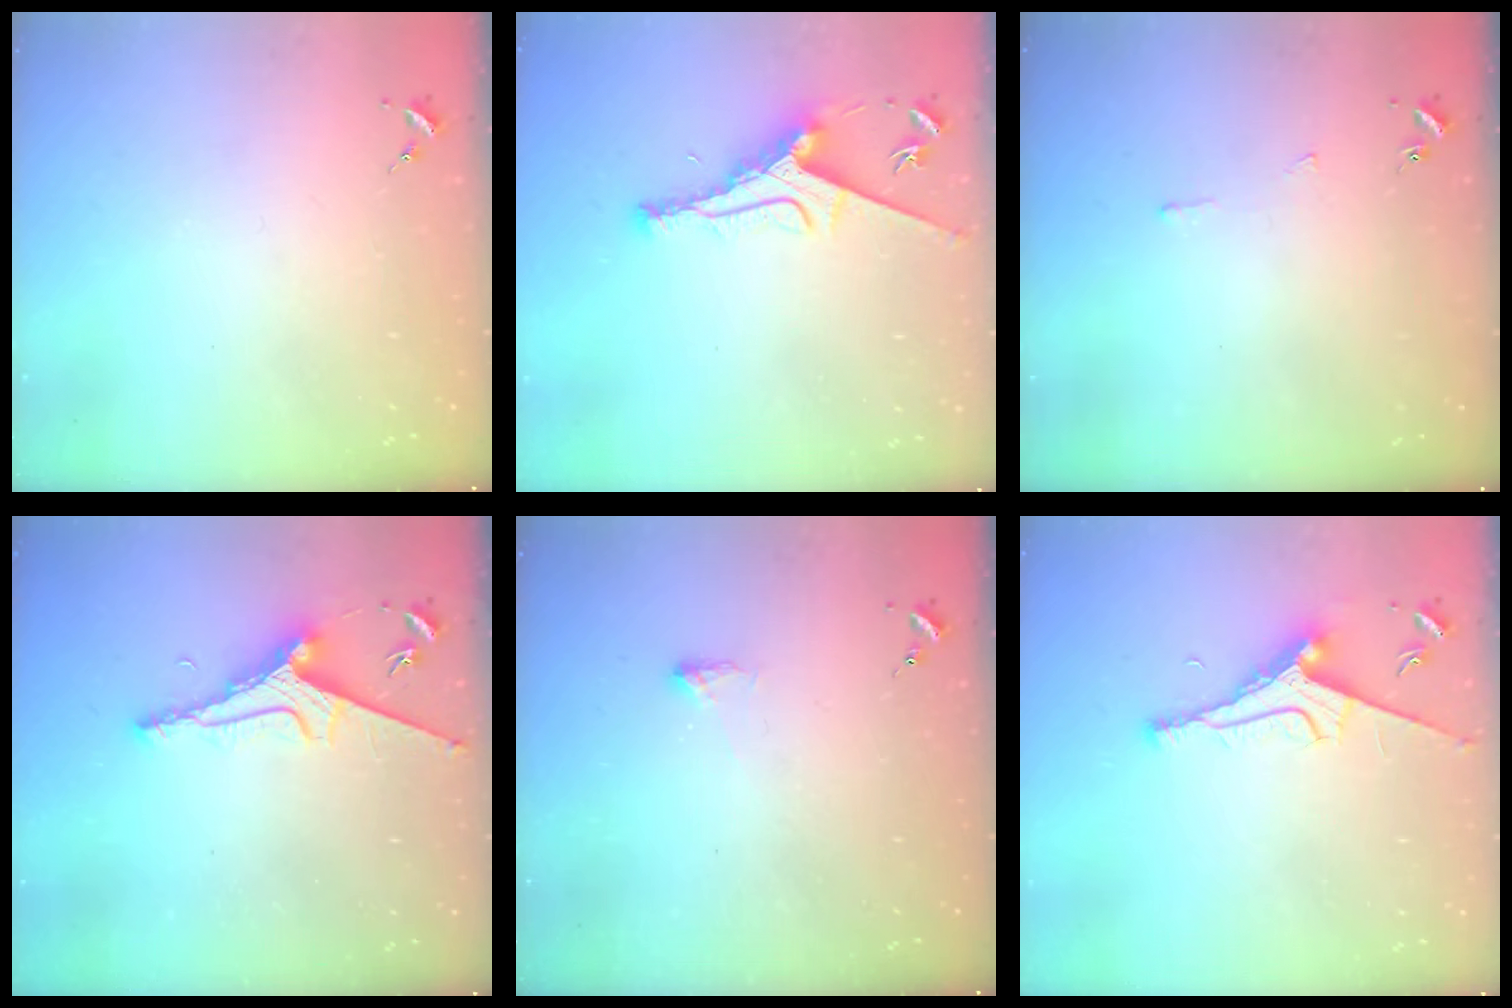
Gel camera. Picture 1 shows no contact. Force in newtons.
{"total": 9.6, "press": 9.6, "slide": 0.7}
{"total": 2.5, "press": 2.5, "slide": 0.3}
{"total": 8.4, "press": 8.3, "slide": 0.9}
{"total": 2.3, "press": 2.2, "slide": 0.8}
{"total": 9.3, "press": 9.2, "slide": 1.3}